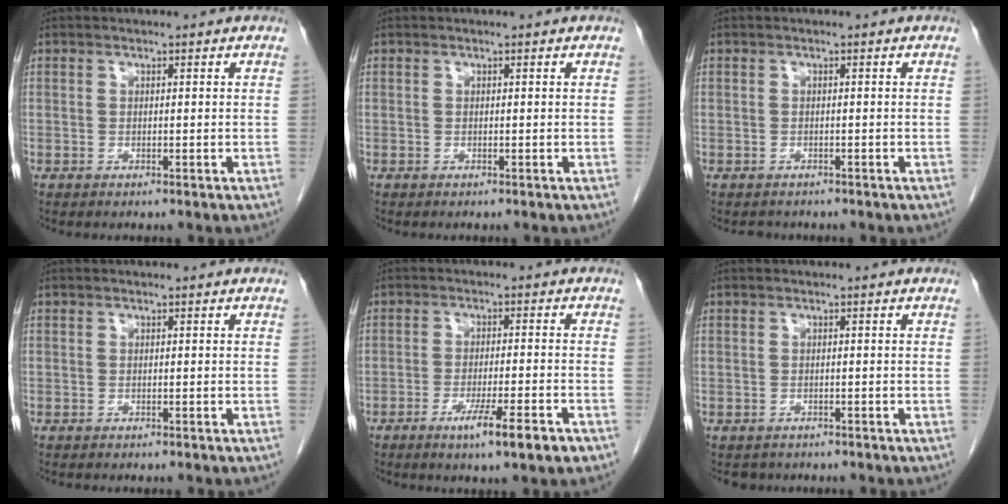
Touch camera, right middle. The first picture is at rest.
{"total": 0.0}
{"total": 1.4, "force": [-1.3, 0.6, 0.1], "torque": [-0.012, -0.004, -0.018]}
{"total": 0.0}
{"total": 7.2, "force": [-4.0, -0.1, 5.9], "torque": [-0.094, -0.014, -0.063]}
{"total": 1.7, "force": [-1.4, 0.9, 0.0], "torque": [-0.010, -0.002, -0.020]}